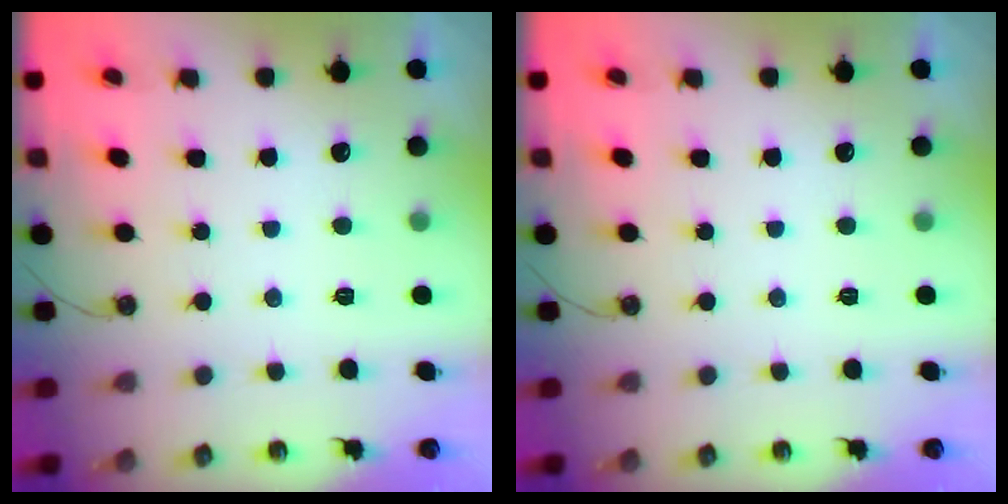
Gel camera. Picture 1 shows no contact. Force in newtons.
{"total": 0.0}